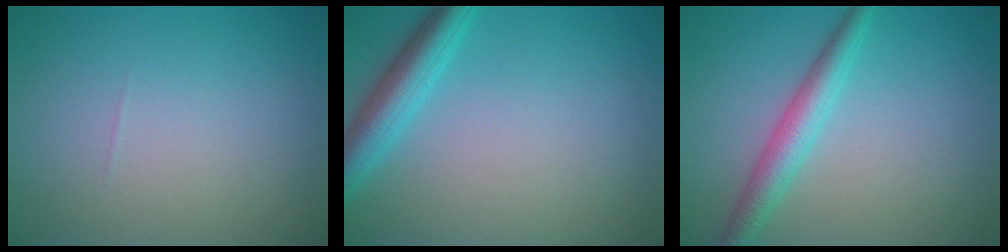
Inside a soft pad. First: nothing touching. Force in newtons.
{"total": 3.9, "press": 3.9, "slide": 0.2}
{"total": 3.3, "press": 3.3, "slide": 0.1}